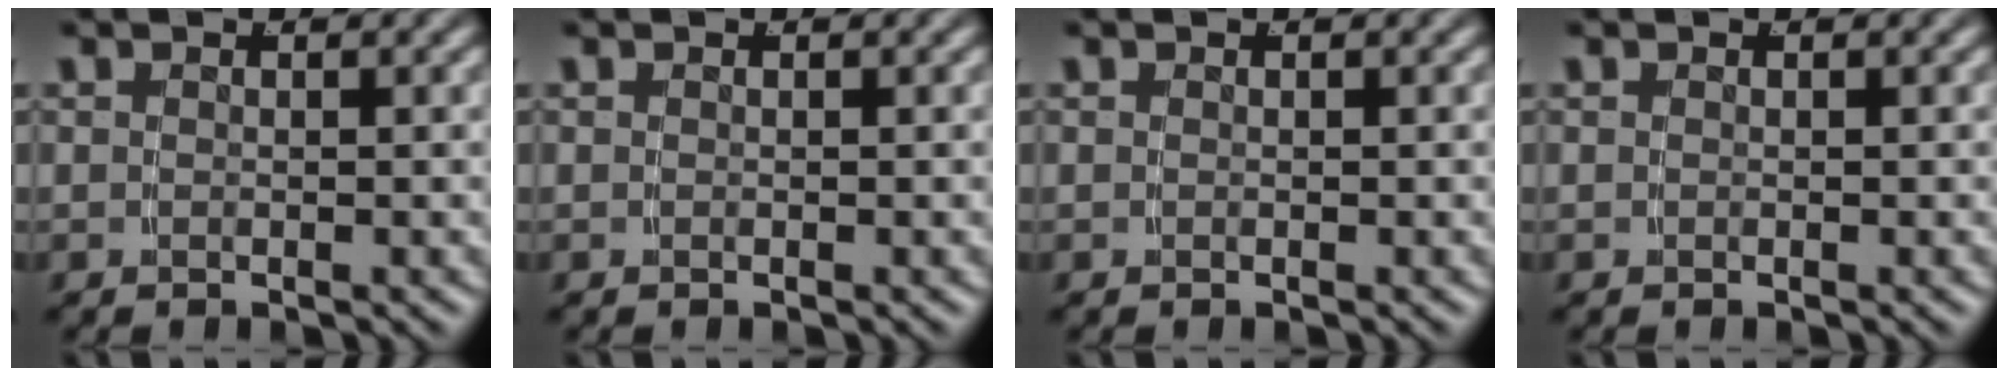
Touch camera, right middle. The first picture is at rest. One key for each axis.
{"total": 0.0}
{"total": 0.0}
{"total": 0.0}